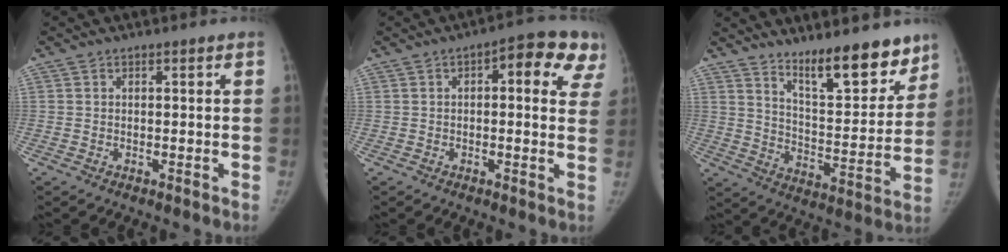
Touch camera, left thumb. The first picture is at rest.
{"total": 11.4, "force": [4.6, 4.7, 9.4], "torque": [-0.071, 0.006, 0.042]}
{"total": 15.6, "force": [11.8, 4.6, 9.0], "torque": [-0.084, -0.091, 0.190]}